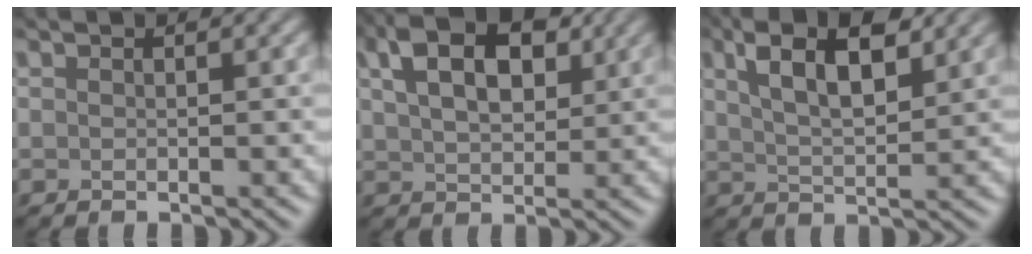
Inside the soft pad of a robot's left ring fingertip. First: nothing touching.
{"total": 7.1, "force": [2.7, 4.1, 5.1], "torque": [-0.099, 0.016, 0.043]}
{"total": 6.2, "force": [3.2, 2.3, 4.8], "torque": [-0.090, 0.010, 0.054]}